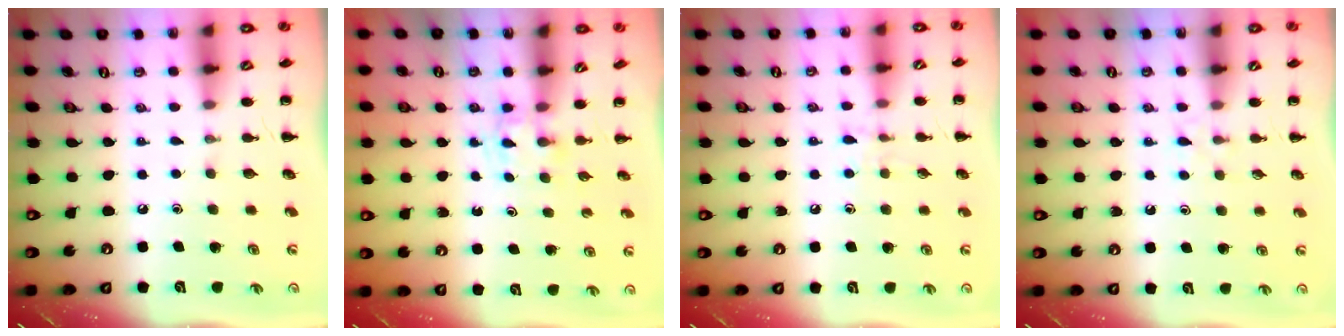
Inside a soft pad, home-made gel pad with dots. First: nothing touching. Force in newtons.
{"total": 1.7, "press": 1.4, "slide": 0.9}
{"total": 5.9, "press": 5.7, "slide": 1.5}
{"total": 3.6, "press": 3.4, "slide": 1.3}